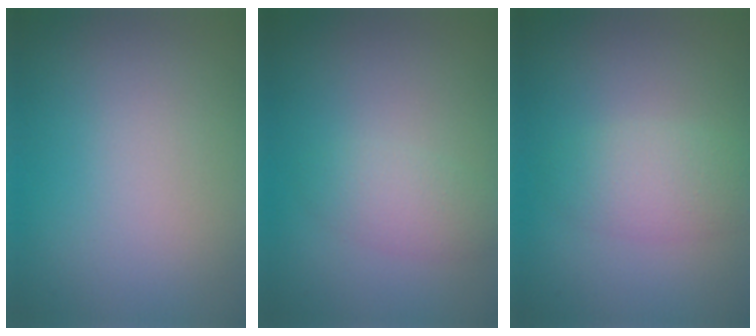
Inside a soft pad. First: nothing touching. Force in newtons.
{"total": 2.2, "press": 2.2, "slide": 0.1}
{"total": 3.0, "press": 3.0, "slide": 0.0}